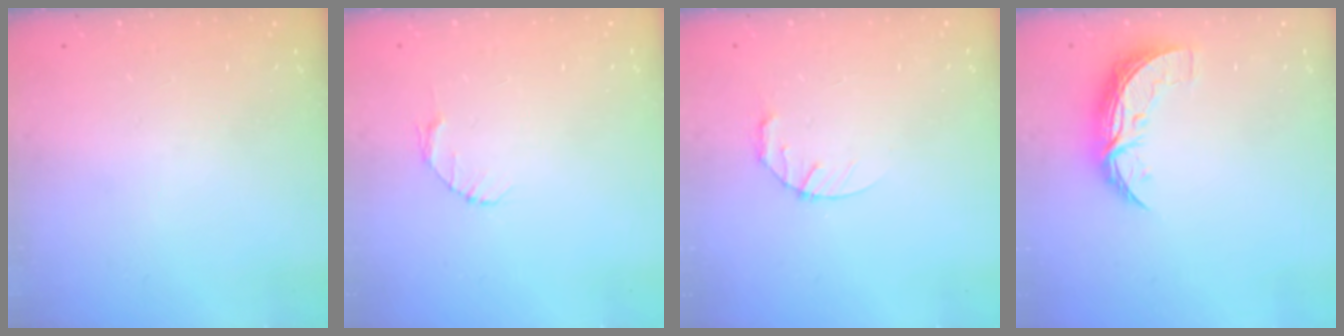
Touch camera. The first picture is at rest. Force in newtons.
{"total": 2.6, "press": 2.6, "slide": 0.3}
{"total": 3.1, "press": 3.1, "slide": 0.4}
{"total": 8.6, "press": 8.6, "slide": 0.1}